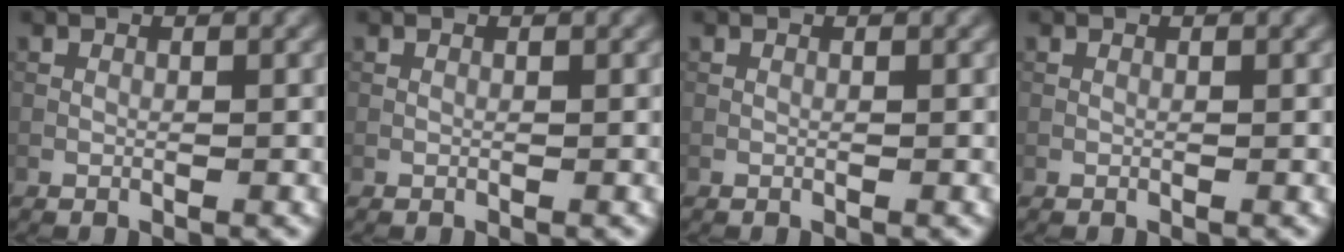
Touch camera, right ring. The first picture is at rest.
{"total": 0.0}
{"total": 0.0}
{"total": 0.0}